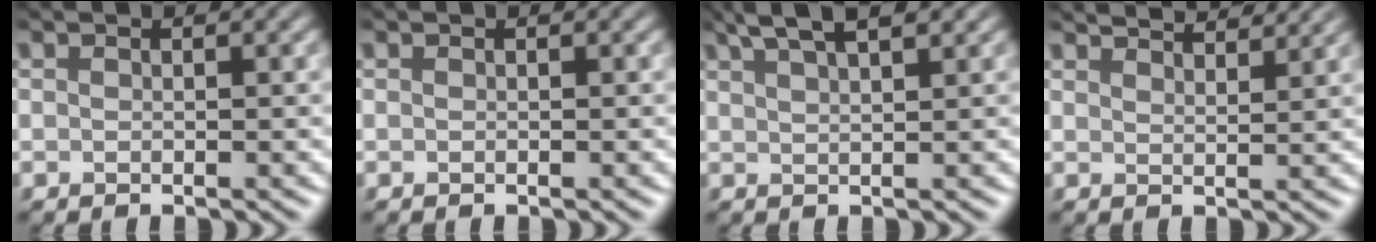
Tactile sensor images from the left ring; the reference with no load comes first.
{"total": 0.0}
{"total": 4.9, "force": [3.5, 1.3, 3.2], "torque": [-0.038, 0.023, 0.040]}
{"total": 4.7, "force": [4.3, 0.9, 1.7], "torque": [-0.012, 0.012, 0.042]}